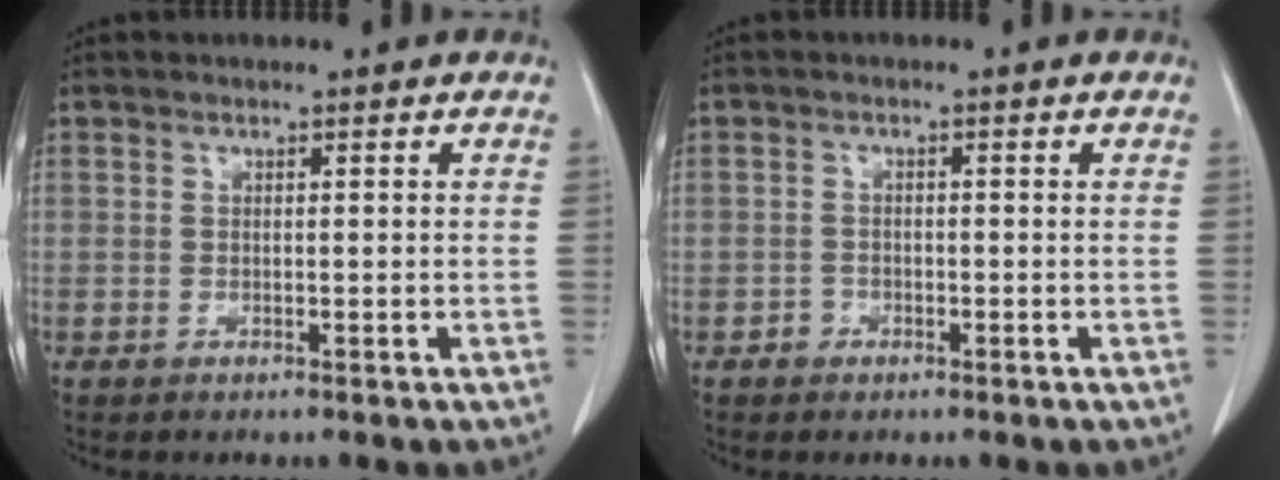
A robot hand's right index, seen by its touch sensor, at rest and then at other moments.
{"total": 1.5, "force": [-0.8, 1.3, 0.2], "torque": [0.000, 0.006, -0.017]}